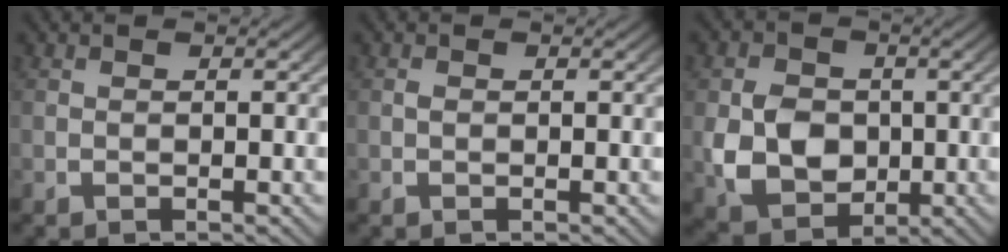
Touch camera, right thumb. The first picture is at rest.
{"total": 0.0}
{"total": 9.4, "force": [-0.7, 7.6, 5.5], "torque": [-0.125, -0.039, 0.005]}